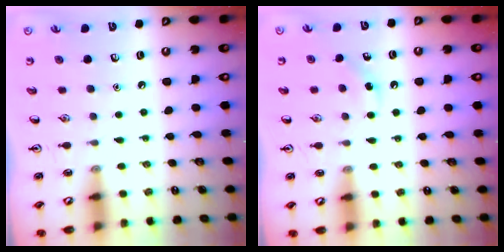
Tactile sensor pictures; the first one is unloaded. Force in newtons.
{"total": 3.8, "press": 3.5, "slide": 1.4}